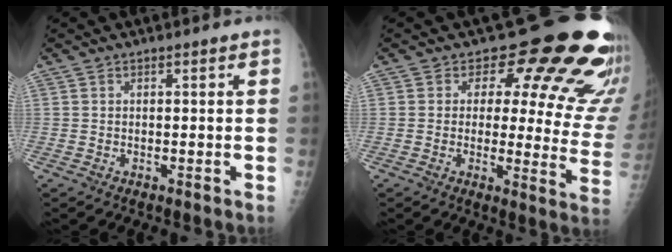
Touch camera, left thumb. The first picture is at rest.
{"total": 18.8, "force": [12.4, 8.6, 11.2], "torque": [-0.077, -0.072, 0.122]}